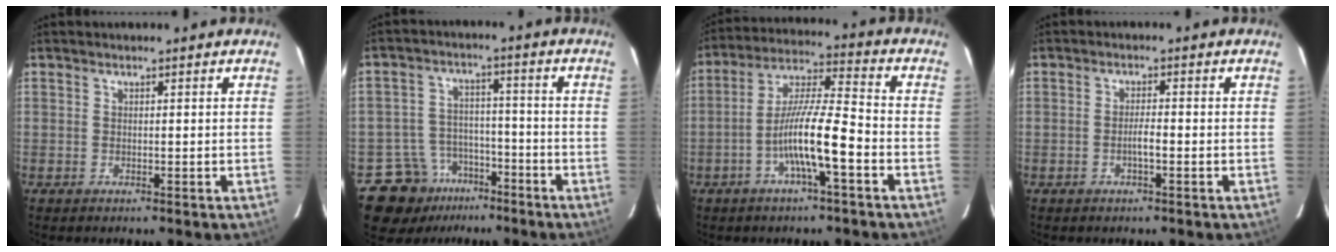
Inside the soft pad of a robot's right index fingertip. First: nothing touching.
{"total": 10.0, "force": [-6.5, 7.4, 1.2], "torque": [-0.023, 0.043, -0.096]}
{"total": 11.2, "force": [-4.0, 0.7, 10.4], "torque": [-0.199, 0.009, -0.076]}
{"total": 2.2, "force": [-0.7, 0.2, 2.0], "torque": [-0.036, 0.002, -0.014]}